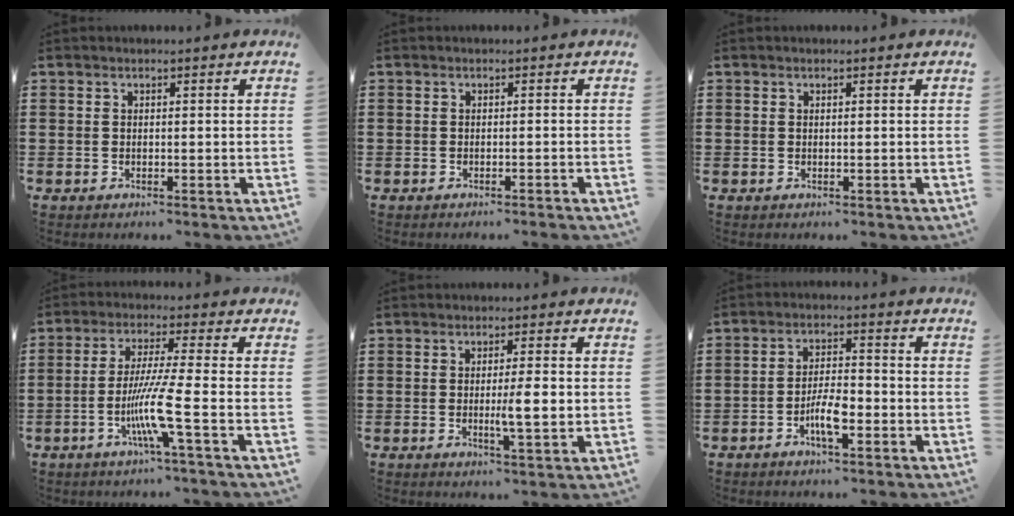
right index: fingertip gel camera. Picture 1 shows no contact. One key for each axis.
{"total": 0.7, "fx": -0.5, "fy": -0.1, "fz": 0.4, "tx": -0.007, "ty": -0.002, "tz": -0.010}
{"total": 0.0}
{"total": 8.5, "fx": -3.0, "fy": -0.4, "fz": 7.9, "tx": -0.160, "ty": -0.021, "tz": -0.060}
{"total": 4.6, "fx": -0.3, "fy": 0.6, "fz": 4.6, "tx": -0.079, "ty": -0.001, "tz": -0.008}
{"total": 5.3, "fx": -2.2, "fy": 1.6, "fz": 4.6, "tx": -0.097, "ty": 0.000, "tz": -0.046}